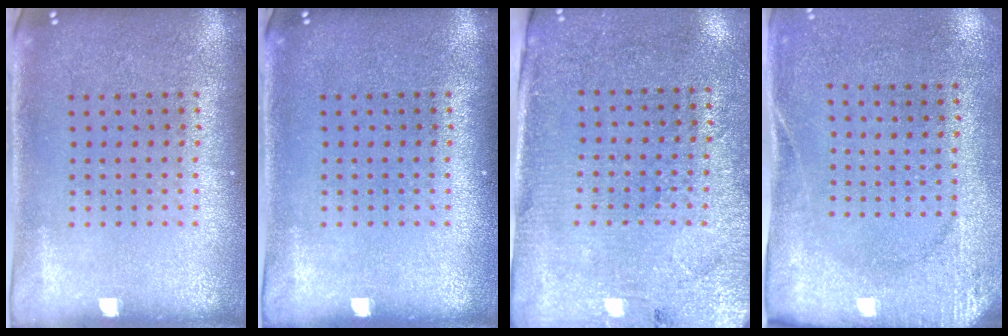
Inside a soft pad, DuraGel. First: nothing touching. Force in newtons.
{"total": 0.0}
{"total": 2.8, "press": 2.6, "slide": 1.2}
{"total": 2.7, "press": 2.1, "slide": 1.7}